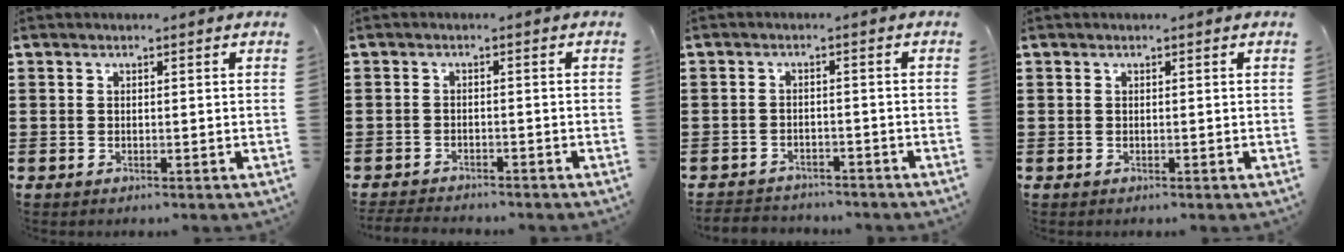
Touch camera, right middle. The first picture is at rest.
{"total": 2.3, "force": [-2.3, 0.4, 0.0], "torque": [-0.005, 0.000, -0.051]}
{"total": 2.5, "force": [-2.4, 0.6, -0.3], "torque": [-0.003, 0.000, -0.055]}
{"total": 0.0}